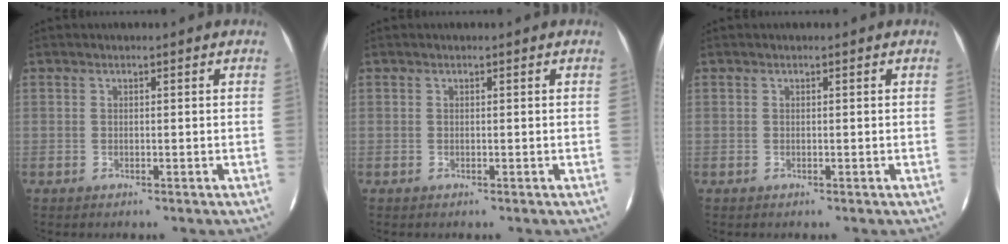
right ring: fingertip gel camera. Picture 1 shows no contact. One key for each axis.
{"total": 0.0}
{"total": 0.0}